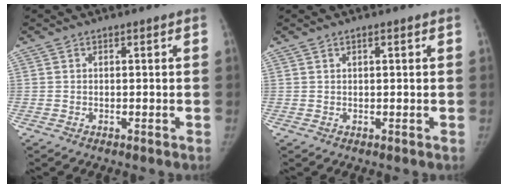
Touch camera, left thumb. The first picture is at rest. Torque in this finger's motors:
{"motor_torque": [-0.21, 0.02, -0.35, 0.20, -0.03]}